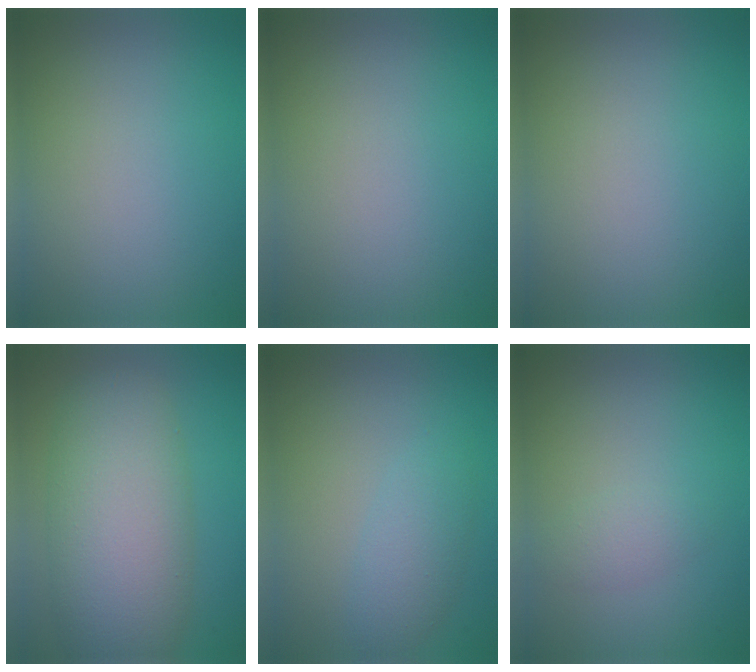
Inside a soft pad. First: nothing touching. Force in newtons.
{"total": 0.0}
{"total": 0.0}
{"total": 9.7, "press": 9.7, "slide": 0.7}
{"total": 2.4, "press": 2.4, "slide": 0.1}
{"total": 1.4, "press": 1.4, "slide": 0.0}